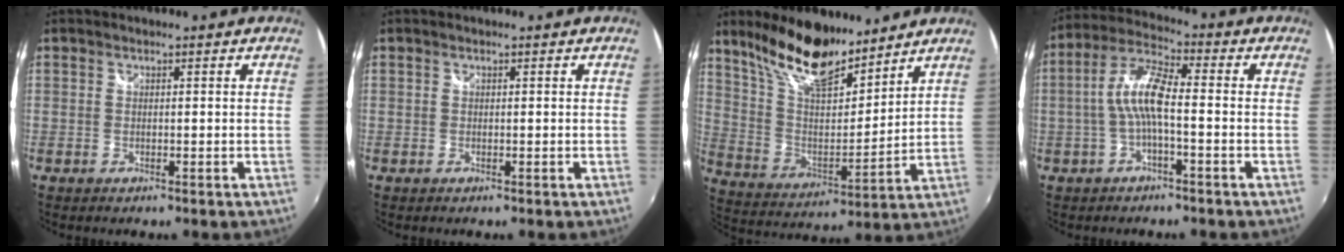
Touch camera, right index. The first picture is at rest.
{"total": 0.0}
{"total": 16.3, "force": [12.6, 5.3, 8.9], "torque": [-0.175, 0.006, 0.240]}
{"total": 8.1, "force": [-1.3, 1.8, 7.8], "torque": [-0.172, 0.015, -0.023]}